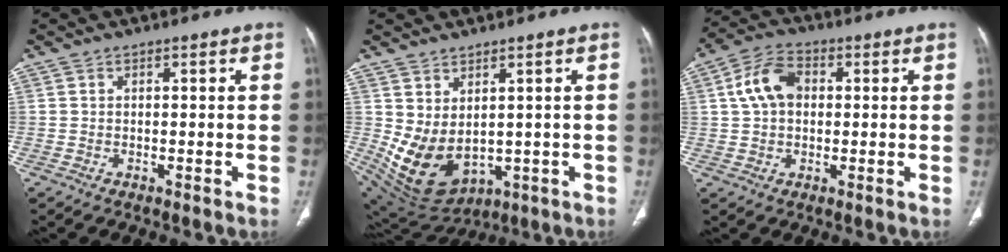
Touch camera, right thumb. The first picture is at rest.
{"total": 11.0, "force": [0.4, 7.2, 8.4], "torque": [-0.141, -0.015, 0.046]}
{"total": 8.5, "force": [1.4, 5.9, 5.9], "torque": [-0.106, 0.020, 0.021]}